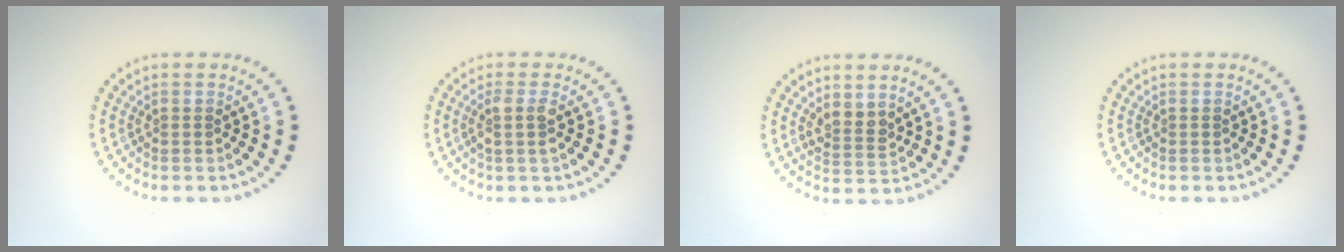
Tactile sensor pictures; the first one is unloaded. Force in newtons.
{"total": 1.7, "press": 1.4, "slide": 1.0}
{"total": 2.1, "press": 1.7, "slide": 1.2}
{"total": 0.0}